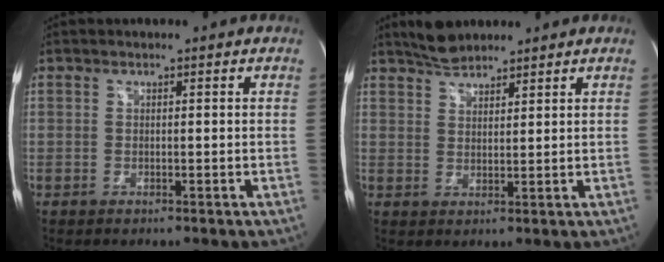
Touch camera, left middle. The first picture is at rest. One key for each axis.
{"total": 4.2, "fx": 3.9, "fy": 1.1, "fz": 1.2, "tx": -0.029, "ty": 0.011, "tz": 0.073}